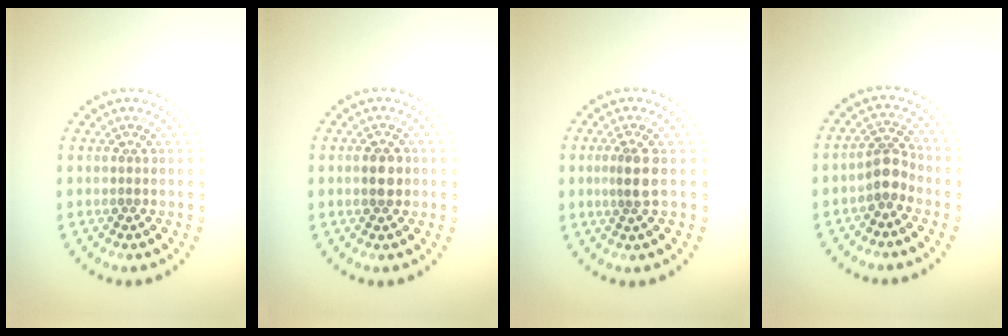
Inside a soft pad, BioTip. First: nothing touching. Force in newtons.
{"total": 1.9, "press": 1.9, "slide": 0.1}
{"total": 2.1, "press": 1.7, "slide": 1.3}
{"total": 2.5, "press": 2.0, "slide": 1.6}